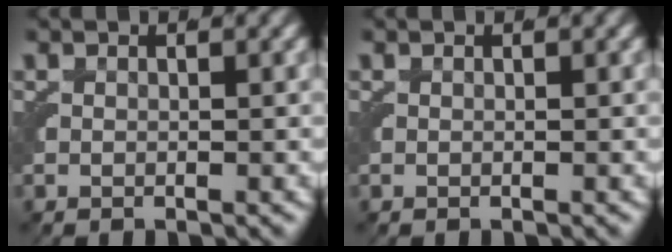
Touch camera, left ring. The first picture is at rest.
{"total": 0.0}